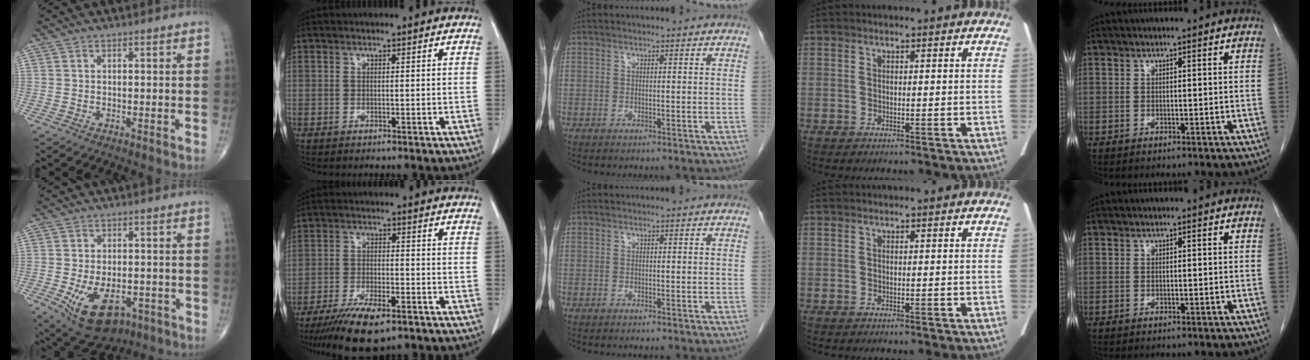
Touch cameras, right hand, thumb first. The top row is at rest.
{"thumb": {"total": 12.8, "force": [-5.4, 7.3, 9.0], "torque": [-0.141, 0.007, -0.069]}, "index": {"total": 9.8, "force": [-6.8, 2.7, 6.5], "torque": [-0.112, -0.017, -0.112]}}